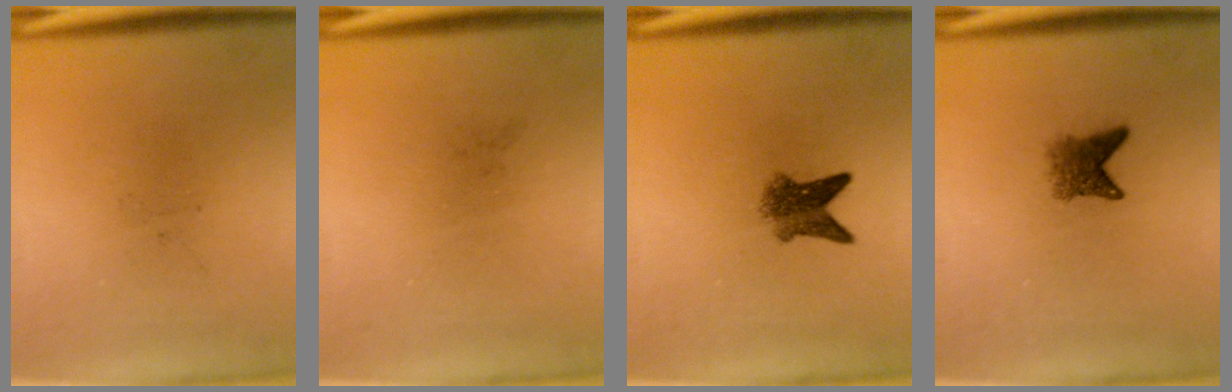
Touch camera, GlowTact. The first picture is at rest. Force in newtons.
{"total": 0.0}
{"total": 3.9}
{"total": 2.8}